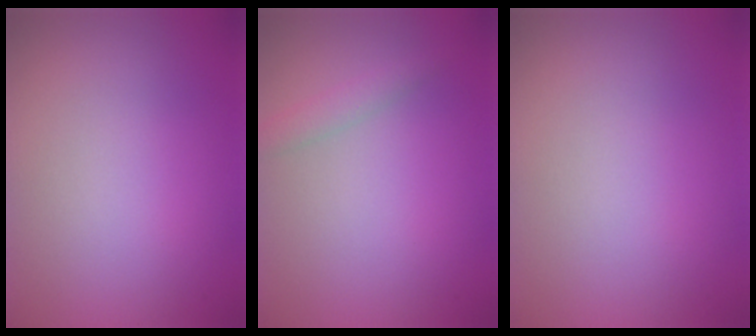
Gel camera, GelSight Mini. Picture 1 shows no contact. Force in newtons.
{"total": 1.3, "press": 1.3, "slide": 0.0}
{"total": 0.0}